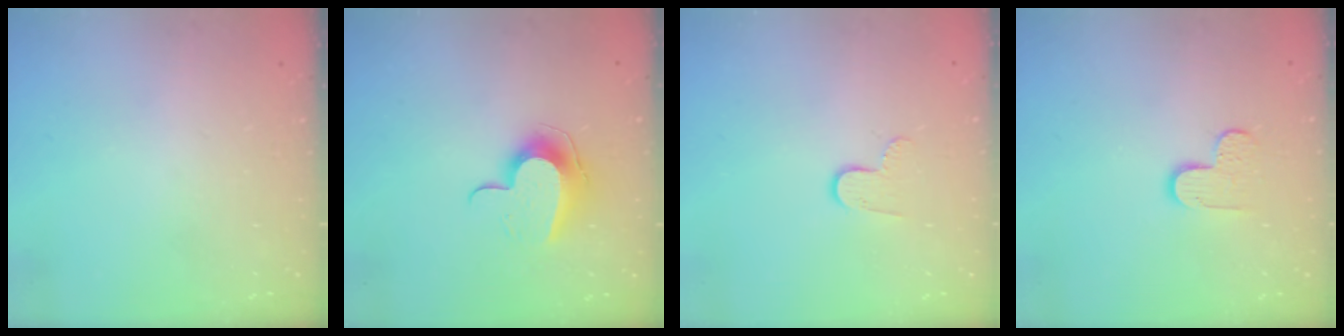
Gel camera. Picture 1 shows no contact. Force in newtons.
{"total": 10.5, "press": 10.5, "slide": 0.1}
{"total": 7.0, "press": 7.0, "slide": 0.6}
{"total": 4.9, "press": 4.9, "slide": 0.2}